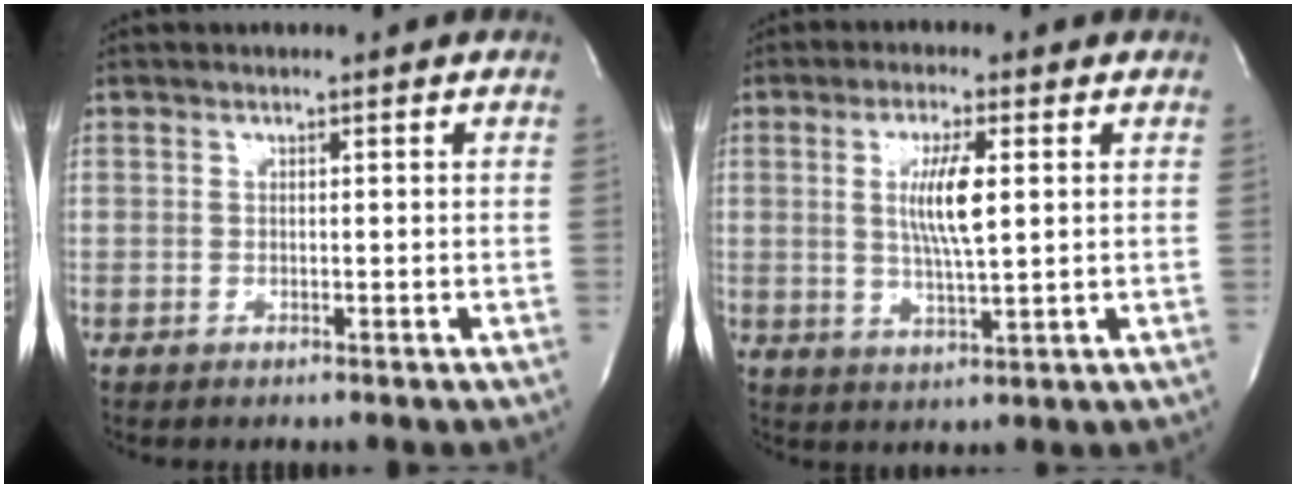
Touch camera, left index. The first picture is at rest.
{"total": 6.6, "force": [1.1, 0.8, 6.4], "torque": [-0.124, -0.007, 0.021]}